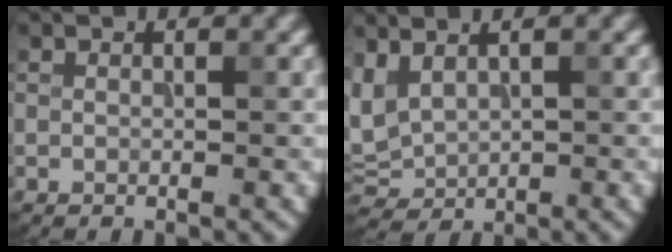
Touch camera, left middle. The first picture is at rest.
{"total": 3.3, "force": [1.2, 2.1, 2.2], "torque": [-0.058, 0.006, 0.032]}